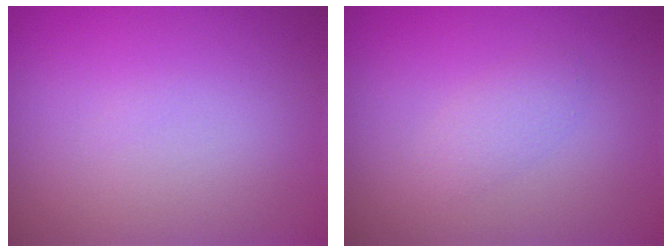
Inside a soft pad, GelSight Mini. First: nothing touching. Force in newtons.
{"total": 1.4, "press": 1.4, "slide": 0.1}